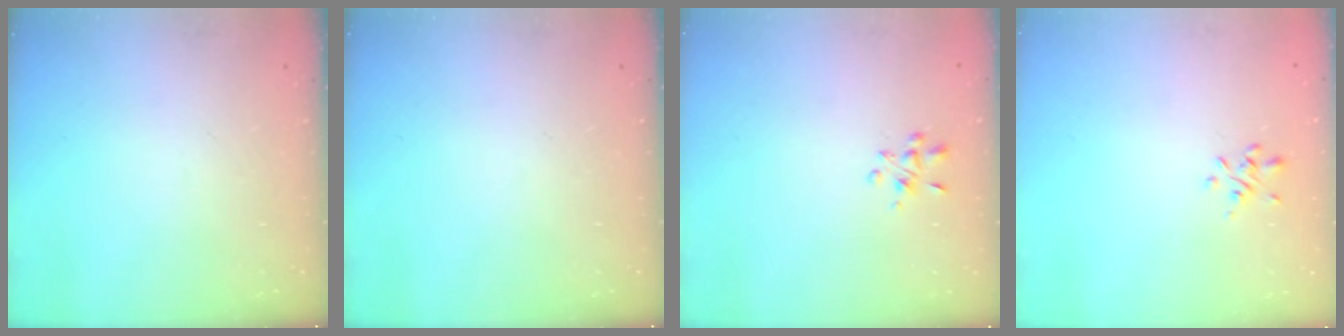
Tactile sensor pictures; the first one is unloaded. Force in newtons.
{"total": 0.0}
{"total": 3.4, "press": 3.2, "slide": 1.1}
{"total": 1.0, "press": 0.8, "slide": 0.5}